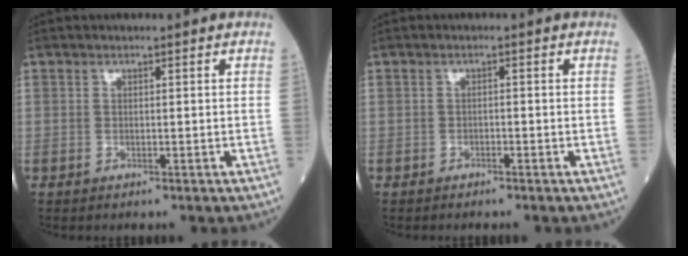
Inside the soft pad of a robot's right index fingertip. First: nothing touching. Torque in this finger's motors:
{"motor_torque": [-0.08, 0.15, -0.04, -0.01]}